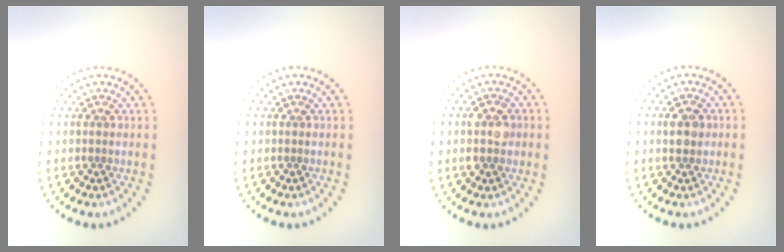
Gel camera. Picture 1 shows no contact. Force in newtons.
{"total": 0.0}
{"total": 2.8, "press": 2.8, "slide": 0.1}
{"total": 1.8, "press": 1.7, "slide": 0.4}